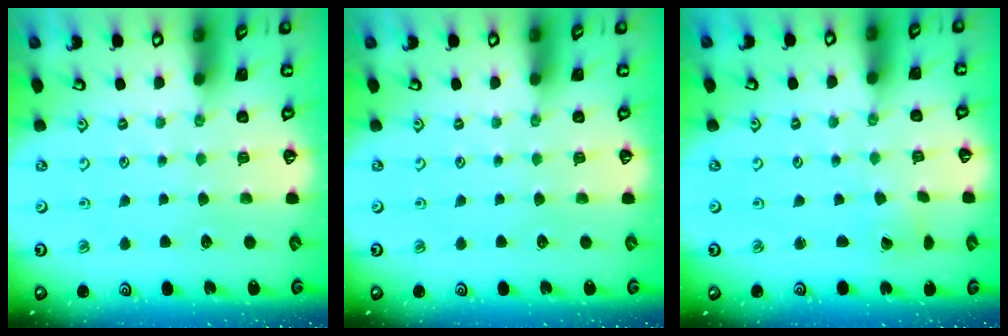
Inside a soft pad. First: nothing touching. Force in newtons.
{"total": 0.0}
{"total": 1.9, "press": 1.9, "slide": 0.0}